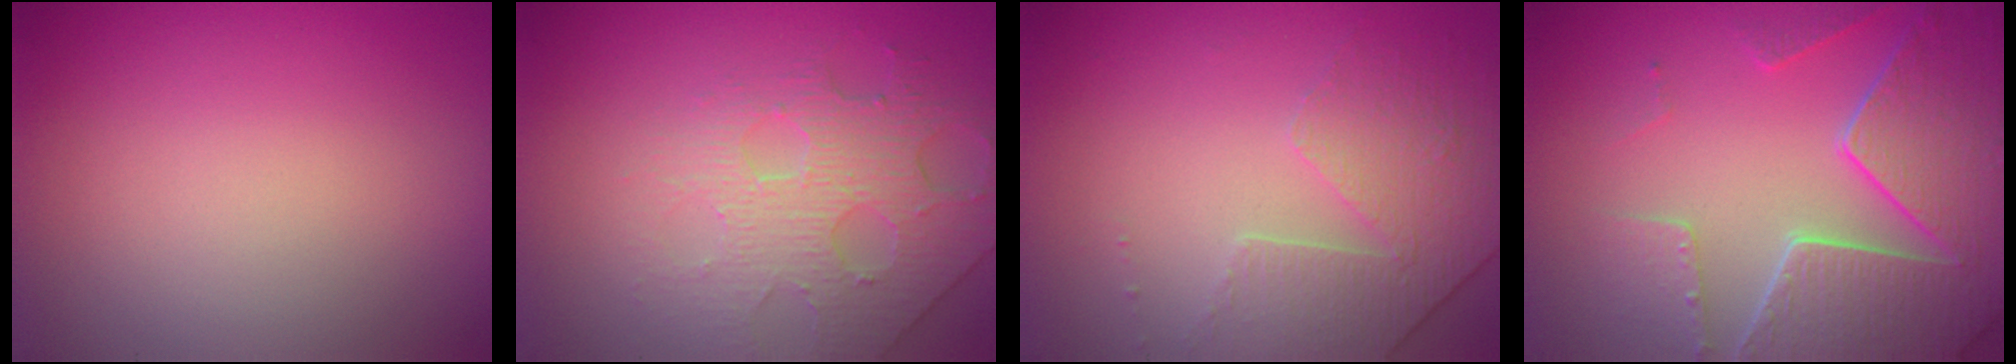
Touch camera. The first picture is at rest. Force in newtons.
{"total": 4.1, "press": 3.9, "slide": 1.1}
{"total": 4.7, "press": 3.3, "slide": 3.3}
{"total": 8.4, "press": 6.1, "slide": 5.8}